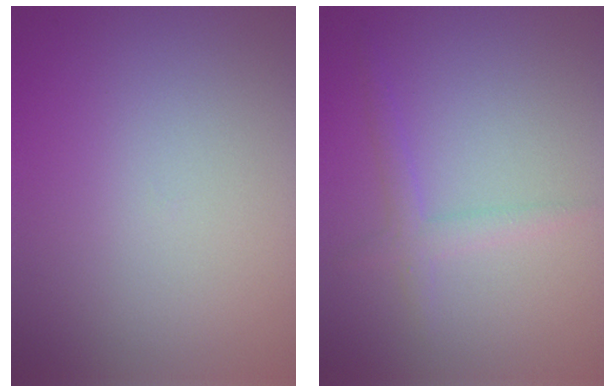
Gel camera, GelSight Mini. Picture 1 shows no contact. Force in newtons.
{"total": 1.9, "press": 1.9, "slide": 0.1}